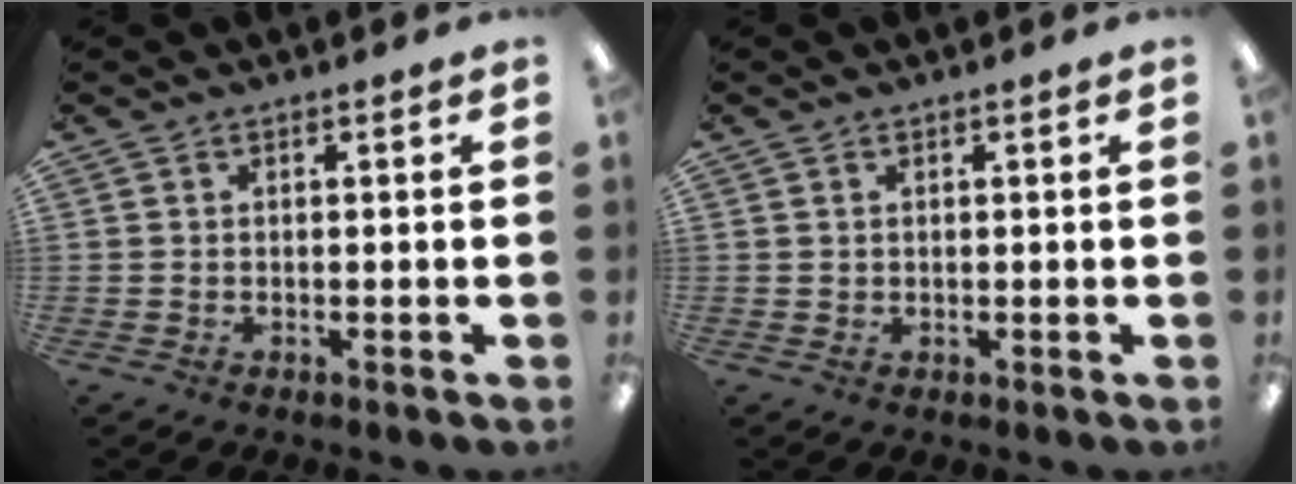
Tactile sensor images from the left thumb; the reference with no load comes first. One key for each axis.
{"total": 0.7, "fx": 0.4, "fy": 0.5, "fz": 0.1, "tx": -0.003, "ty": 0.002, "tz": 0.008}